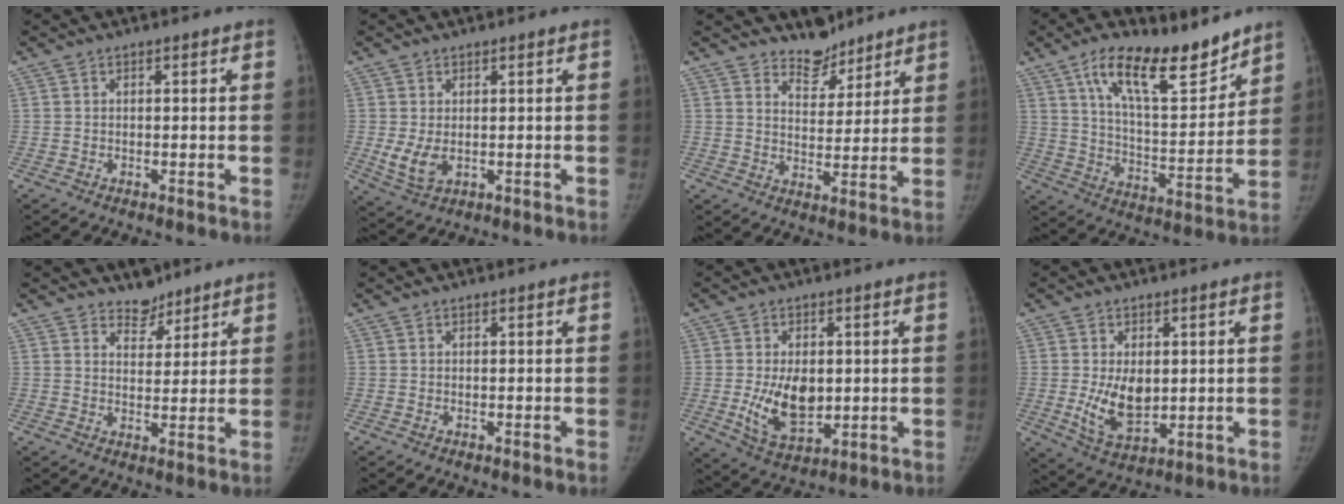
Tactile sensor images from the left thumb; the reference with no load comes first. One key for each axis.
{"total": 4.6, "fx": -0.2, "fy": 2.9, "fz": 3.6, "tx": -0.070, "ty": -0.011, "tz": 0.009}
{"total": 6.3, "fx": 5.5, "fy": 3.1, "fz": 0.8, "tx": 0.021, "ty": -0.047, "tz": 0.097}
{"total": 17.4, "fx": 12.0, "fy": 6.1, "fz": 10.9, "tx": -0.143, "ty": -0.076, "tz": 0.208}
{"total": 4.1, "fx": 3.5, "fy": 2.2, "fz": 0.4, "tx": 0.023, "ty": -0.027, "tz": 0.056}
{"total": 0.0}
{"total": 10.7, "fx": -0.3, "fy": 6.6, "fz": 8.4, "tx": -0.124, "ty": -0.015, "tz": 0.009}
{"total": 9.1, "fx": 0.2, "fy": 5.6, "fz": 7.1, "tx": -0.106, "ty": -0.017, "tz": 0.018}